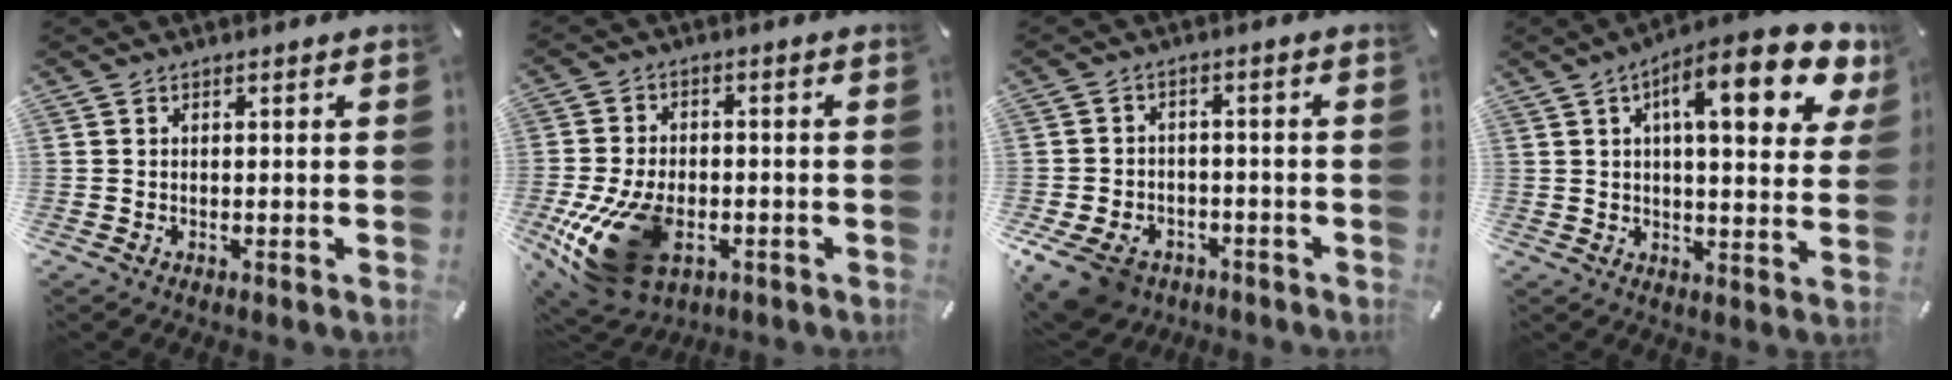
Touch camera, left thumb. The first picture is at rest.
{"total": 18.9, "force": [-6.4, 11.8, 13.3], "torque": [-0.255, 0.023, -0.095]}
{"total": 9.4, "force": [-5.7, 6.1, 4.3], "torque": [-0.093, 0.034, -0.104]}
{"total": 16.9, "force": [7.5, 5.5, 14.1], "torque": [-0.210, -0.022, 0.113]}